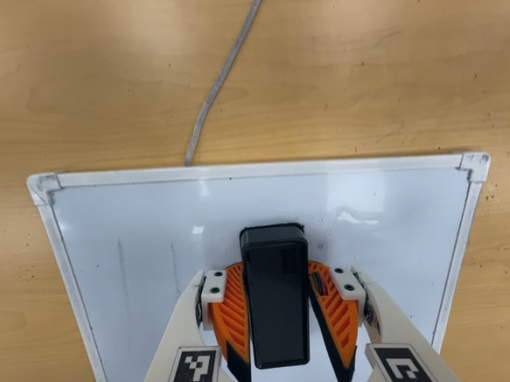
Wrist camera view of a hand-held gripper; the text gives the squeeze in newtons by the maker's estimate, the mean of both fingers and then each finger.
{"total": 16.6, "left": 19.1, "right": 14.1}